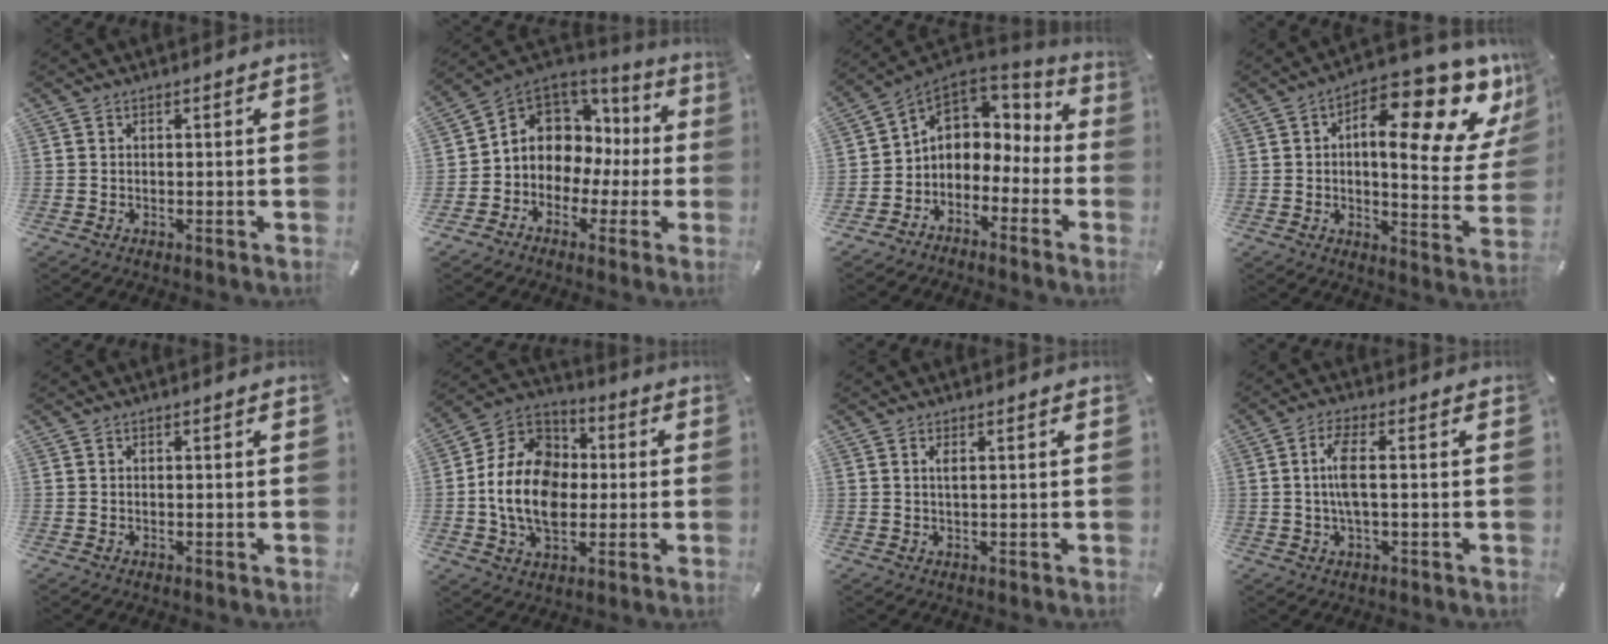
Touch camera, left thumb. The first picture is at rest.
{"total": 7.8, "force": [1.0, 7.4, 2.2], "torque": [-0.055, -0.023, 0.025]}
{"total": 6.1, "force": [0.4, 5.8, 2.0], "torque": [-0.054, -0.006, 0.012]}
{"total": 19.7, "force": [9.6, 7.0, 15.8], "torque": [-0.204, -0.089, 0.141]}
{"total": 0.0}
{"total": 15.9, "force": [-2.3, 12.2, 10.0], "torque": [-0.232, 0.015, -0.044]}
{"total": 1.3, "force": [0.4, 0.1, 1.3], "torque": [-0.026, 0.000, 0.006]}
{"total": 6.3, "force": [0.3, 1.8, 6.1], "torque": [-0.127, -0.001, -0.001]}